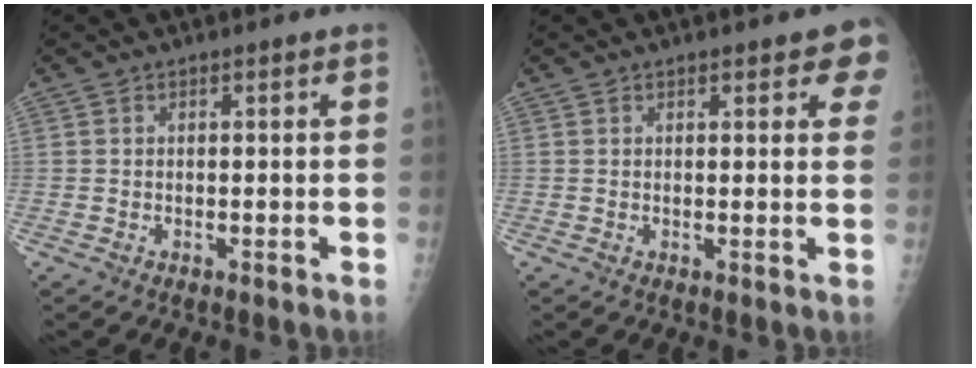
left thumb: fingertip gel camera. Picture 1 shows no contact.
{"total": 5.2, "force": [3.3, 1.9, 3.5], "torque": [-0.009, -0.005, 0.031]}